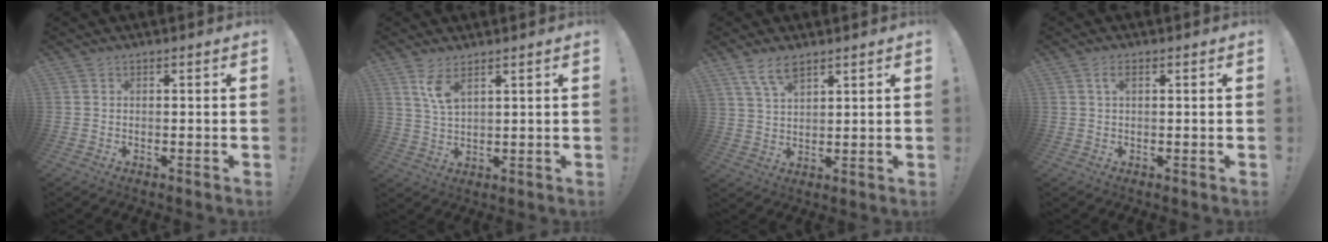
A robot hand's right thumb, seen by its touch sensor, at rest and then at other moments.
{"total": 5.9, "force": [3.6, 2.0, 4.2], "torque": [-0.073, -0.018, 0.063]}
{"total": 6.8, "force": [4.9, 2.5, 4.0], "torque": [-0.072, -0.021, 0.089]}
{"total": 2.1, "force": [0.7, 0.8, 1.8], "torque": [-0.029, 0.003, 0.011]}